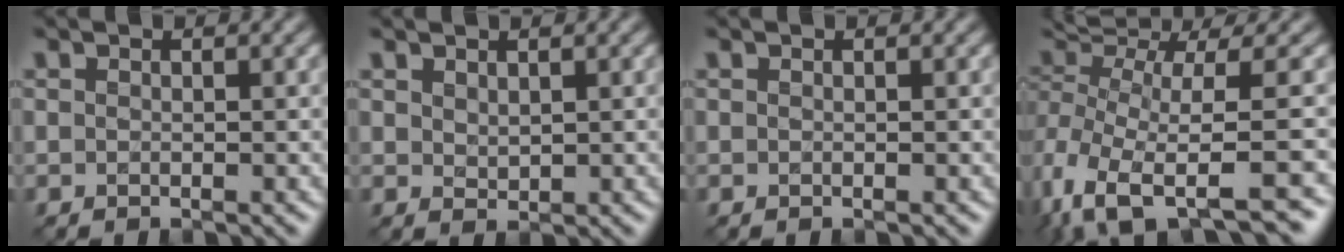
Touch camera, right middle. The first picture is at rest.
{"total": 1.0, "force": [0.7, 0.6, 0.4], "torque": [-0.010, -0.002, 0.020]}
{"total": 0.0}
{"total": 8.2, "force": [-2.2, 3.5, 7.1], "torque": [-0.152, 0.000, -0.022]}